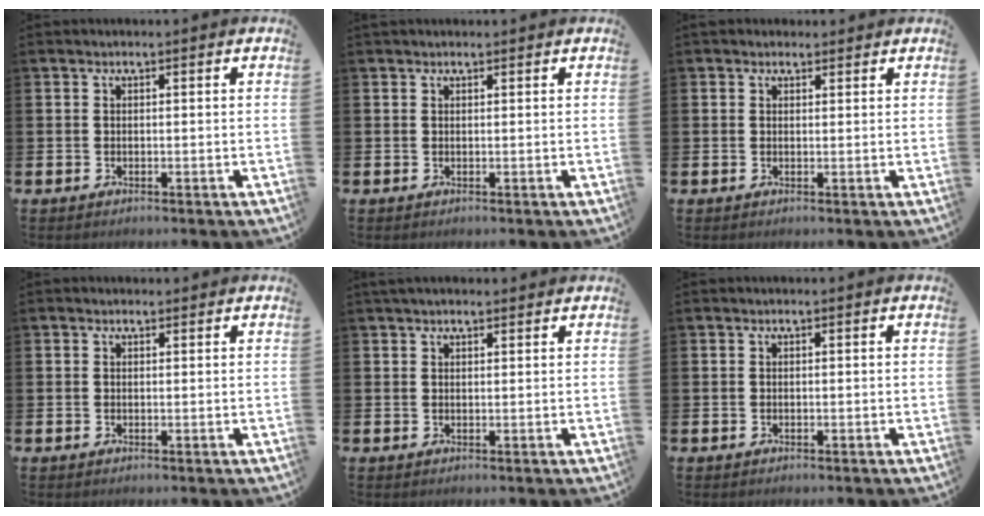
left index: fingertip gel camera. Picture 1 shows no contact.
{"total": 0.6, "force": [0.5, 0.2, 0.1], "torque": [0.006, -0.002, 0.008]}
{"total": 1.3, "force": [1.0, 0.8, 0.1], "torque": [0.015, 0.001, 0.015]}
{"total": 0.7, "force": [0.5, 0.4, 0.1], "torque": [0.008, 0.001, 0.007]}
{"total": 1.8, "force": [1.5, 0.6, 0.6], "torque": [-0.005, 0.003, 0.026]}
{"total": 0.0}